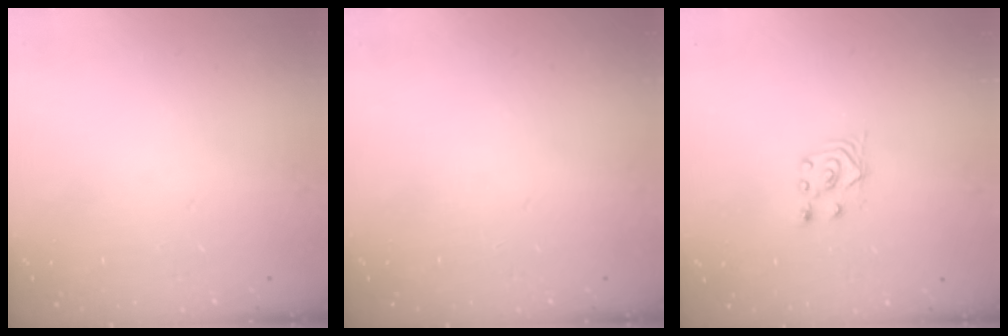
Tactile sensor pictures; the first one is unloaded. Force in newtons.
{"total": 0.0}
{"total": 3.0, "press": 2.8, "slide": 0.9}